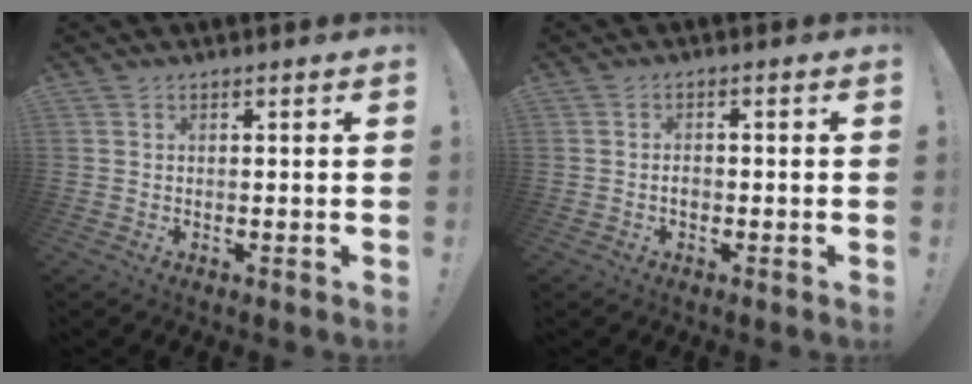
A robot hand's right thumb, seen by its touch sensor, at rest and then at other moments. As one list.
[{"total": 1.6, "force": [-0.8, 1.0, 0.9], "torque": [-0.018, 0.003, -0.014]}]